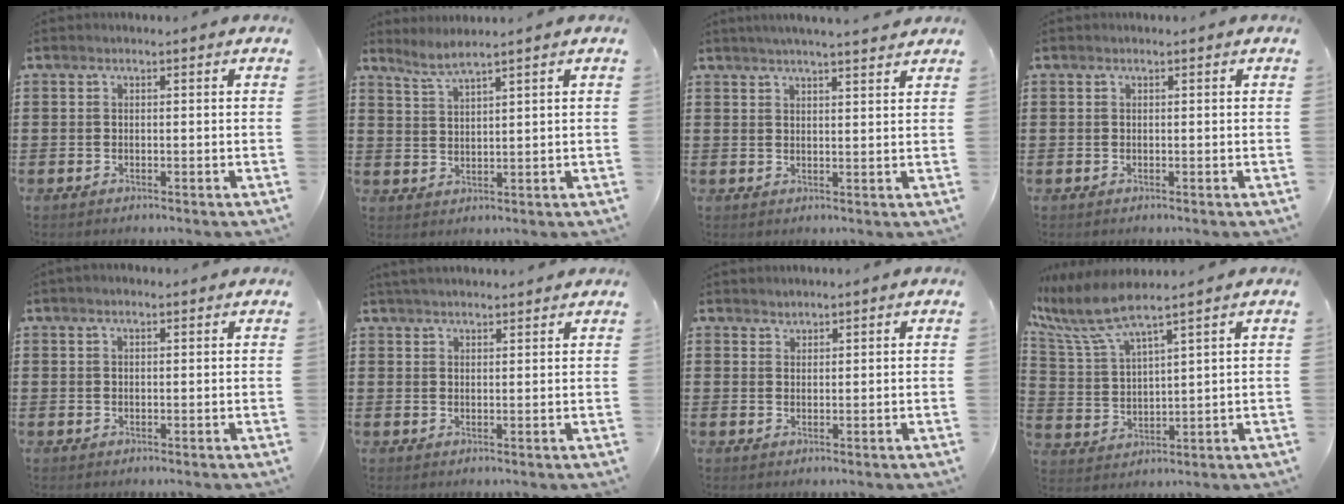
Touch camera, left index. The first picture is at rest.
{"total": 2.9, "force": [2.6, -0.3, 1.4], "torque": [-0.035, -0.003, 0.047]}
{"total": 2.9, "force": [2.8, -0.3, 0.9], "torque": [-0.026, -0.007, 0.050]}
{"total": 0.0}
{"total": 1.2, "force": [0.8, 0.4, 0.8], "torque": [-0.017, 0.002, 0.014]}
{"total": 2.5, "force": [2.5, 0.1, 0.5], "torque": [-0.016, 0.000, 0.048]}
{"total": 1.3, "force": [1.3, 0.3, -0.2], "torque": [0.001, -0.001, 0.027]}
{"total": 7.6, "force": [6.2, 1.1, 4.4], "torque": [-0.119, -0.033, 0.104]}